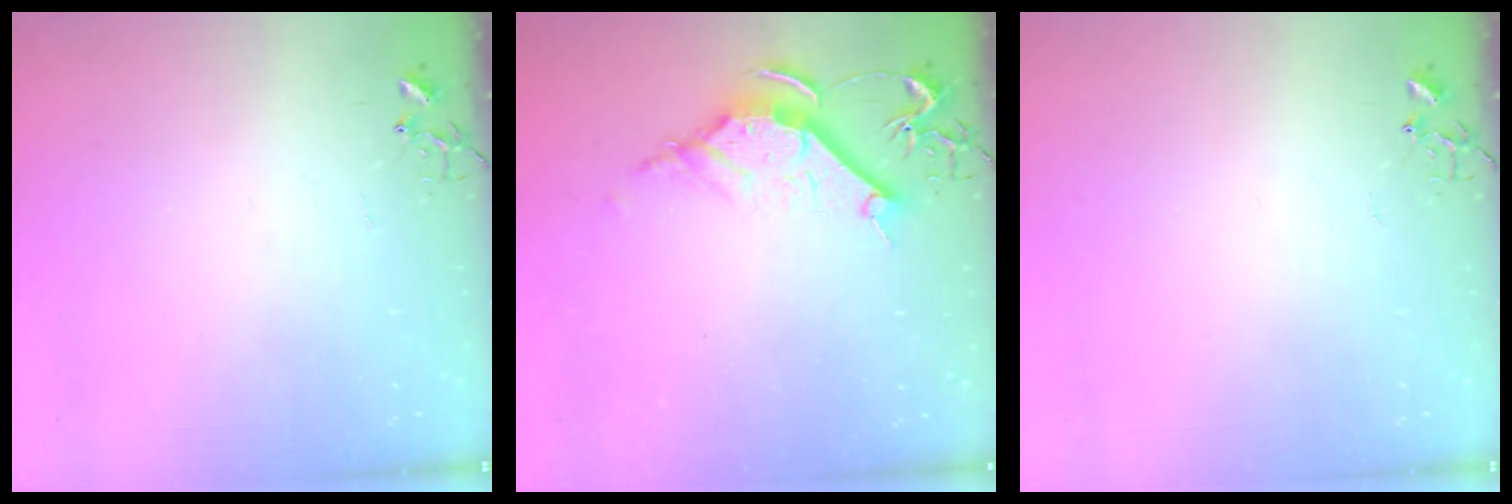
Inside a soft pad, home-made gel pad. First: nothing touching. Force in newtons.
{"total": 10.7, "press": 10.7, "slide": 0.7}
{"total": 0.0}